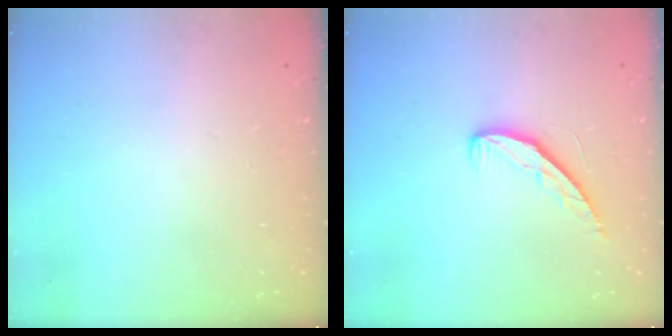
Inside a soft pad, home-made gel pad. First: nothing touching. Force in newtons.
{"total": 7.0, "press": 7.0, "slide": 0.7}